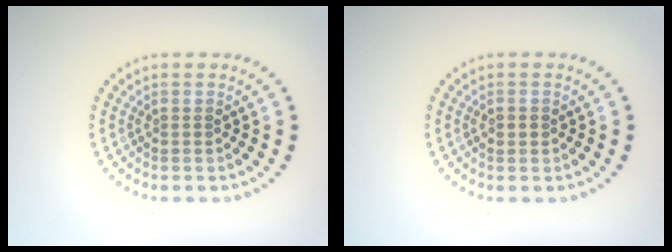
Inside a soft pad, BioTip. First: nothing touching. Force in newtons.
{"total": 1.1, "press": 1.1, "slide": 0.2}